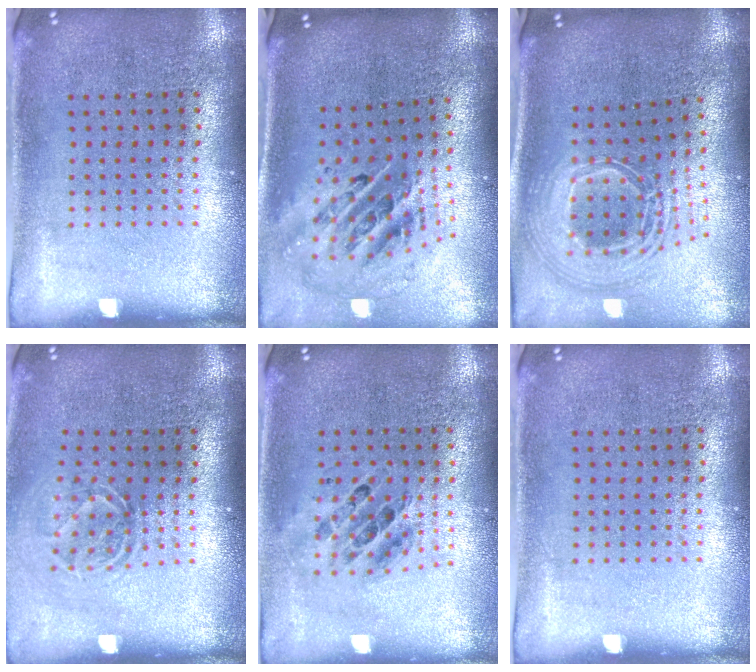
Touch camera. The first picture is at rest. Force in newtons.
{"total": 2.2, "press": 1.6, "slide": 1.5}
{"total": 2.6, "press": 1.8, "slide": 1.8}
{"total": 1.6, "press": 1.2, "slide": 1.1}
{"total": 0.7, "press": 0.7, "slide": 0.1}
{"total": 0.0}